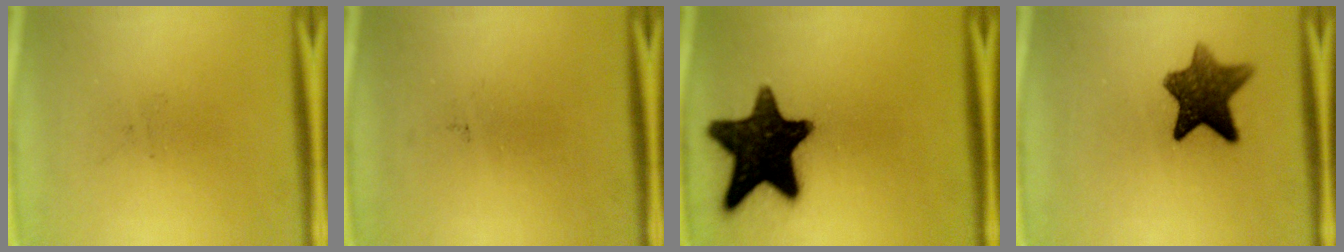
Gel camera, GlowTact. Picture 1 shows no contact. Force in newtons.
{"total": 0.0}
{"total": 17.6}
{"total": 9.3}